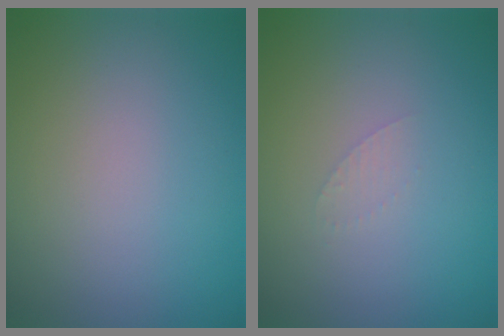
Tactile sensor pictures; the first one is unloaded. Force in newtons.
{"total": 0.7, "press": 0.7, "slide": 0.1}